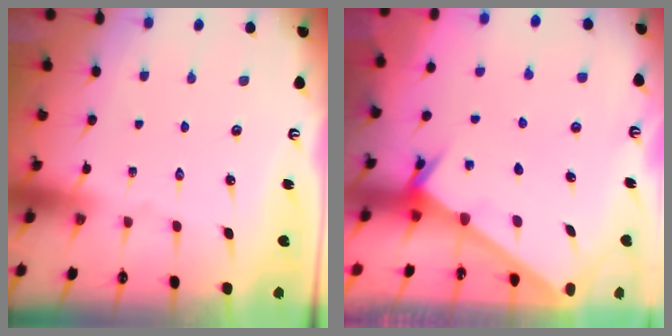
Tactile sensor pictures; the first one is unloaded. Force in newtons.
{"total": 2.5, "press": 2.5, "slide": 0.2}